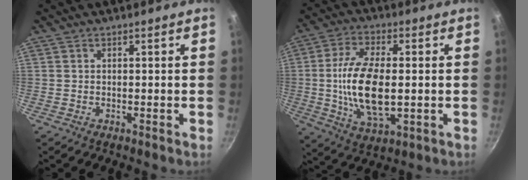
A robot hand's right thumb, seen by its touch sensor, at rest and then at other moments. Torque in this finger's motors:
{"motor_torque": [-0.40, 1.04, 1.47, -0.37, 0.45]}